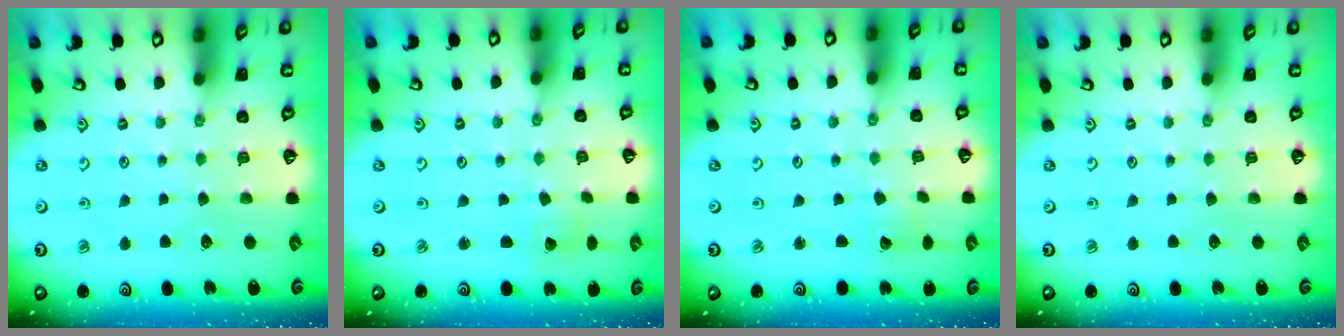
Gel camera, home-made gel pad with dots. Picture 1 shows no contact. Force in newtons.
{"total": 1.7, "press": 1.7, "slide": 0.1}
{"total": 2.4, "press": 2.4, "slide": 0.2}
{"total": 0.0}